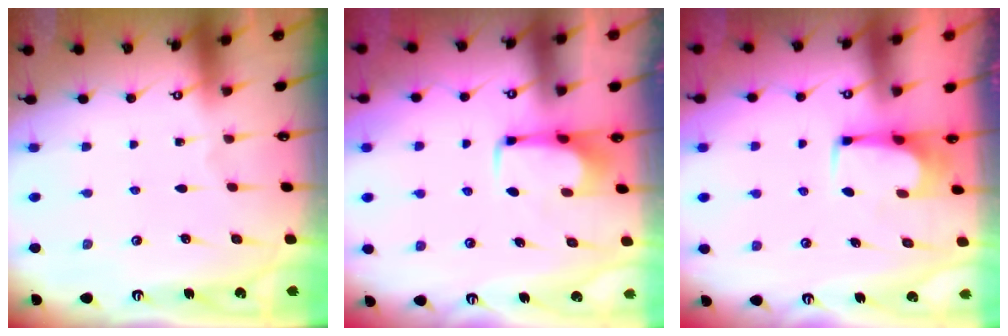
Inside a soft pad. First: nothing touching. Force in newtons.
{"total": 1.7, "press": 1.7, "slide": 0.4}
{"total": 3.7, "press": 3.7, "slide": 0.2}